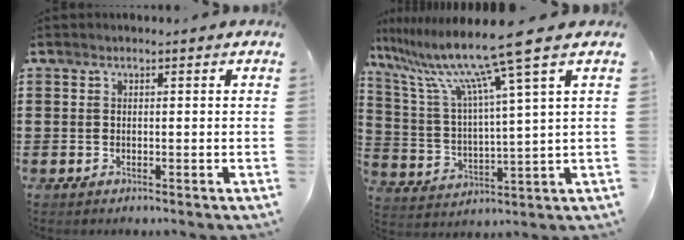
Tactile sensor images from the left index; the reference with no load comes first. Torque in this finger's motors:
{"motor_torque": [0.47, -1.11, 1.06, 0.21]}